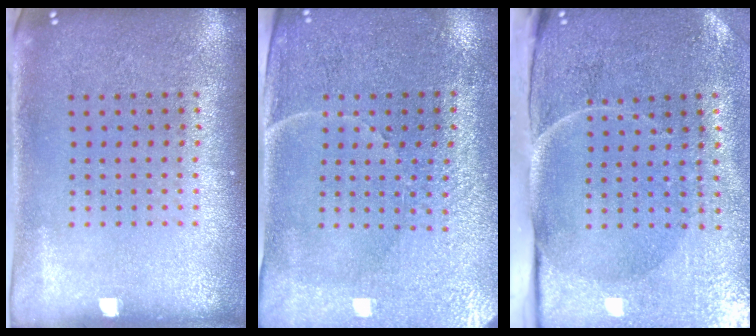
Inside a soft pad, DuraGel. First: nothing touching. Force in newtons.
{"total": 3.4, "press": 3.2, "slide": 1.0}
{"total": 4.9, "press": 3.9, "slide": 3.0}